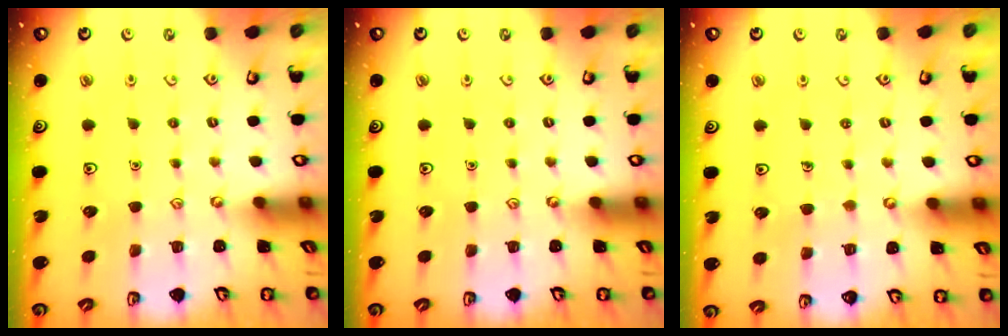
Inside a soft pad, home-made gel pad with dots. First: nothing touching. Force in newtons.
{"total": 0.0}
{"total": 2.6, "press": 2.6, "slide": 0.2}